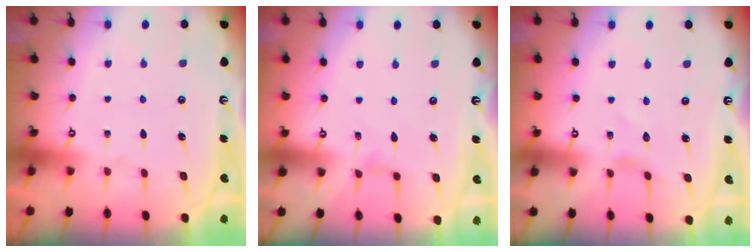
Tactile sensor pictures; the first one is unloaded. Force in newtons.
{"total": 0.6, "press": 0.5, "slide": 0.2}
{"total": 0.0}